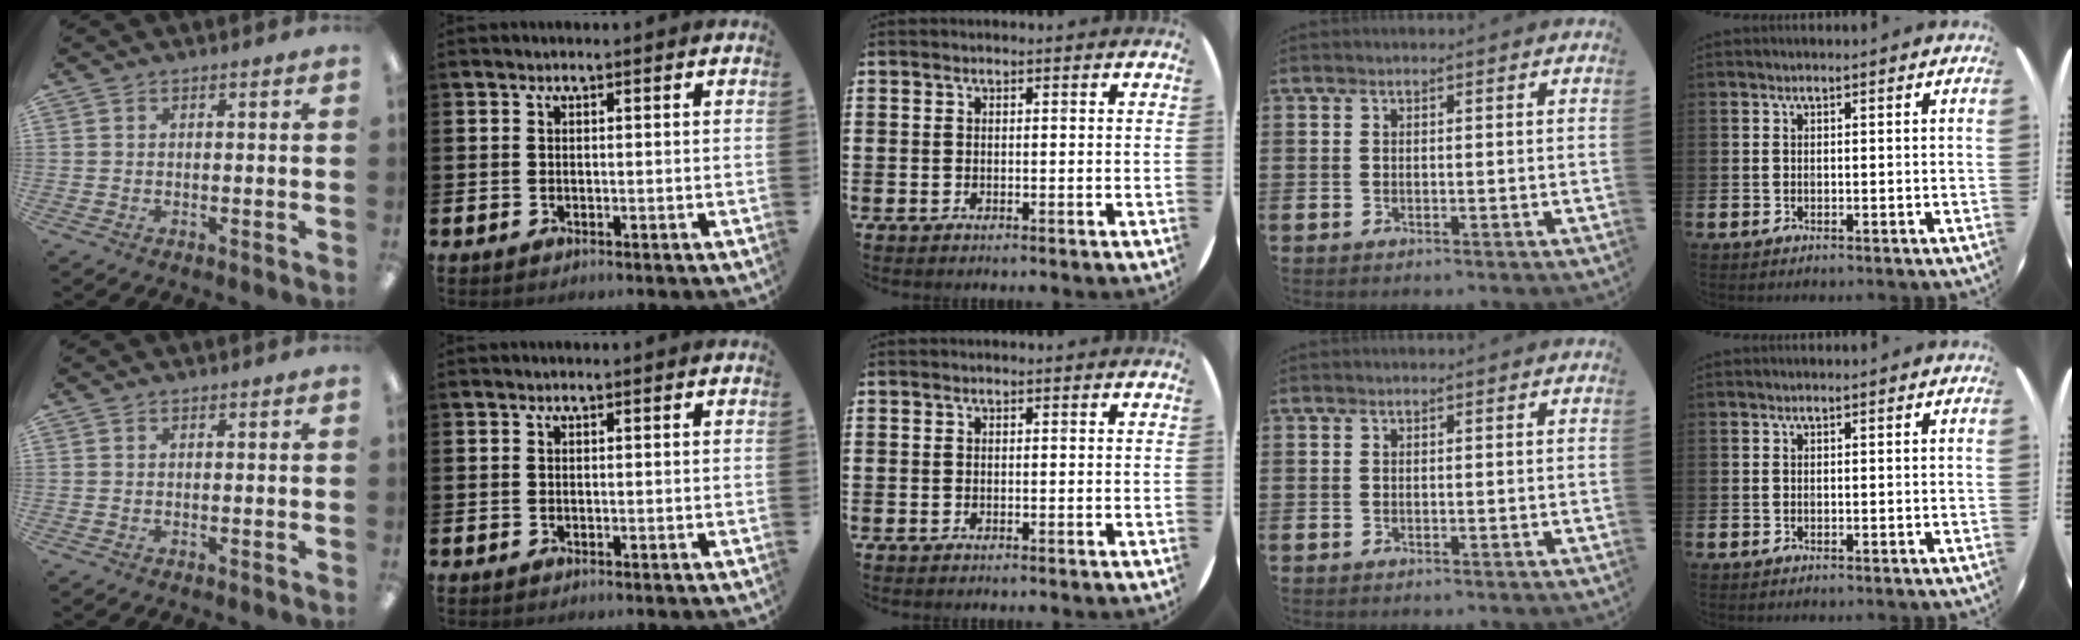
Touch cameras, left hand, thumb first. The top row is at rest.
{}